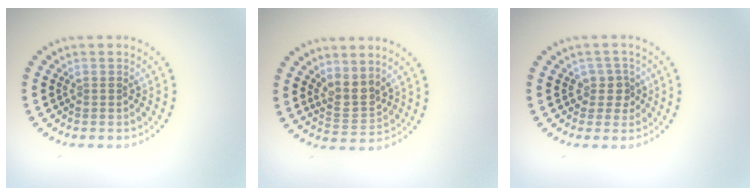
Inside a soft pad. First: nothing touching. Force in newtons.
{"total": 2.5, "press": 2.0, "slide": 1.6}
{"total": 2.0, "press": 1.6, "slide": 1.2}